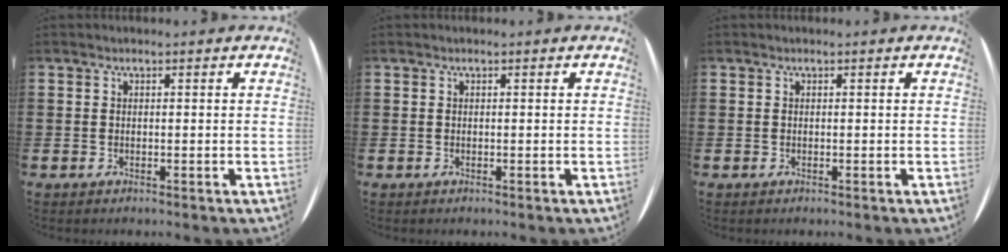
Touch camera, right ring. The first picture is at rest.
{"total": 0.0}
{"total": 0.0}